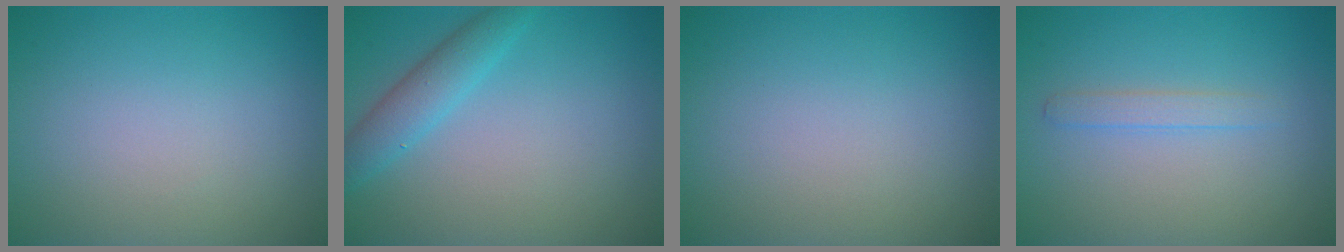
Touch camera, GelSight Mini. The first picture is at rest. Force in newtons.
{"total": 2.9, "press": 2.9, "slide": 0.2}
{"total": 0.0}
{"total": 1.3, "press": 1.3, "slide": 0.1}